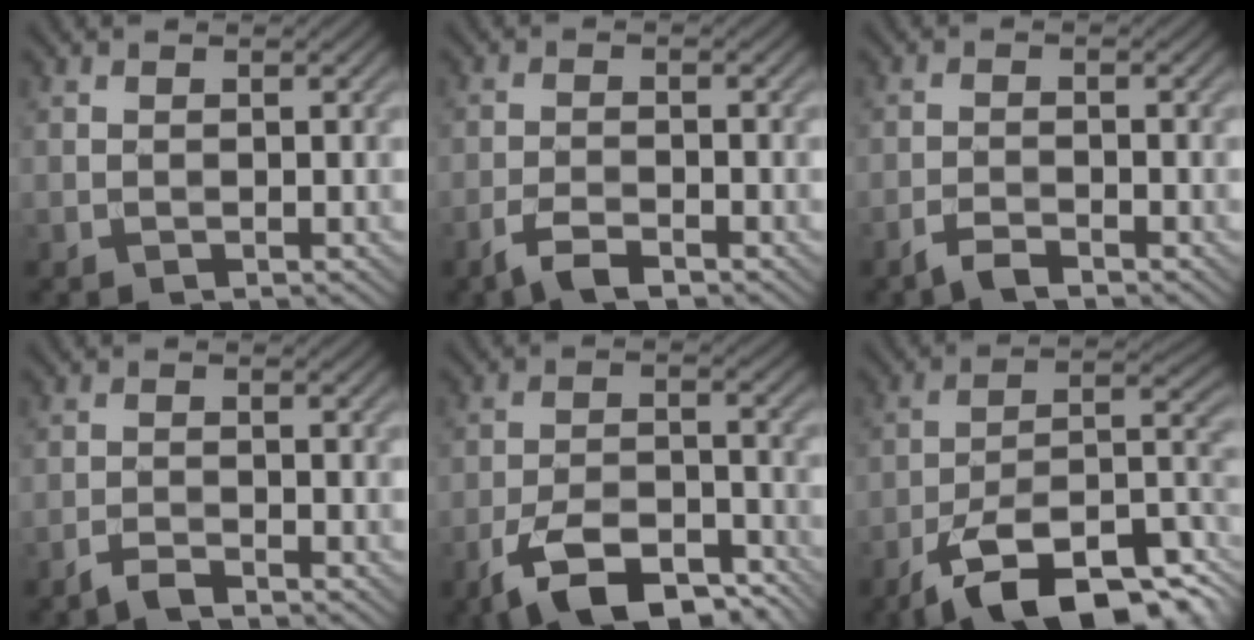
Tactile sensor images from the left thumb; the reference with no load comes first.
{"total": 3.5, "force": [-2.5, 1.0, 2.2], "torque": [-0.050, 0.000, -0.055]}
{"total": 2.4, "force": [-1.9, 0.5, 1.4], "torque": [-0.031, 0.001, -0.044]}
{"total": 2.1, "force": [-1.8, 0.3, 1.1], "torque": [-0.023, 0.002, -0.041]}
{"total": 11.5, "force": [-7.8, 4.7, 7.1], "torque": [-0.122, -0.005, -0.140]}
{"total": 16.6, "force": [-10.8, 6.0, 11.0], "torque": [-0.188, -0.003, -0.188]}